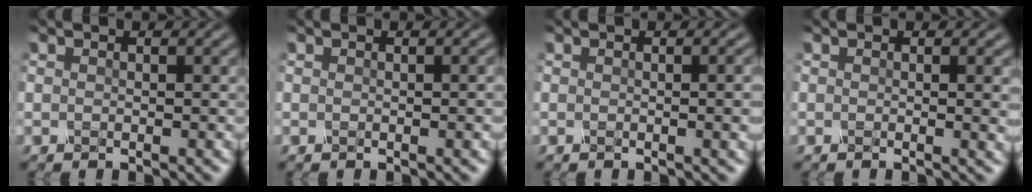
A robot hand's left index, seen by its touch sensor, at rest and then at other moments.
{"total": 1.4, "force": [-0.1, 0.5, 1.3], "torque": [-0.012, 0.003, -0.005]}
{"total": 3.3, "force": [-0.1, 1.2, 3.1], "torque": [-0.020, 0.009, -0.002]}
{"total": 2.5, "force": [0.1, 0.8, 2.4], "torque": [-0.020, 0.001, -0.003]}